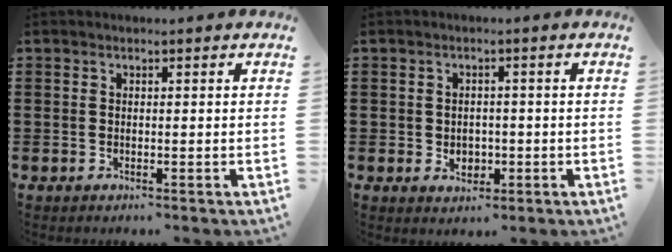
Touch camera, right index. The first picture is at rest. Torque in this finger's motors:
{"motor_torque": [1.45, 0.69, 0.16, 0.05]}